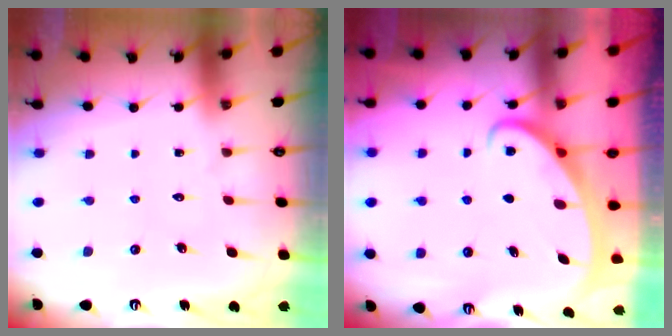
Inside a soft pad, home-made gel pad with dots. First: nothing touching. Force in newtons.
{"total": 2.6, "press": 2.6, "slide": 0.3}